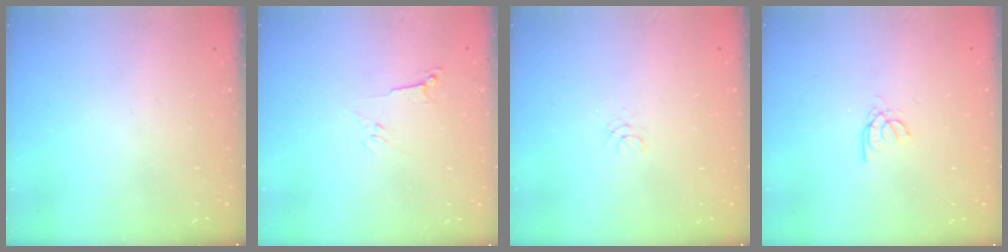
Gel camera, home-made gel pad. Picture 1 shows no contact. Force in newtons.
{"total": 3.0, "press": 2.9, "slide": 0.8}
{"total": 1.1, "press": 1.1, "slide": 0.1}
{"total": 2.4, "press": 2.4, "slide": 0.3}